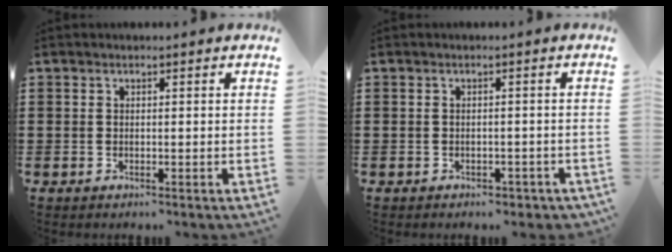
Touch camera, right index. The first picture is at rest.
{"total": 1.0, "force": [-0.9, 0.3, 0.0], "torque": [-0.005, -0.002, -0.020]}